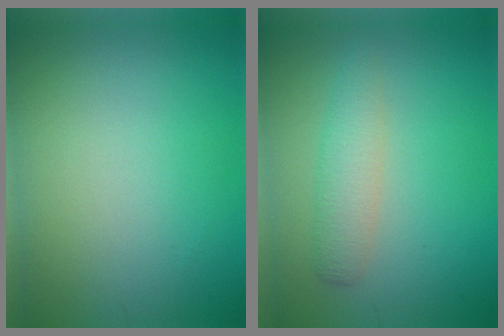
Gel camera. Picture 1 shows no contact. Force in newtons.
{"total": 2.6, "press": 2.6, "slide": 0.0}